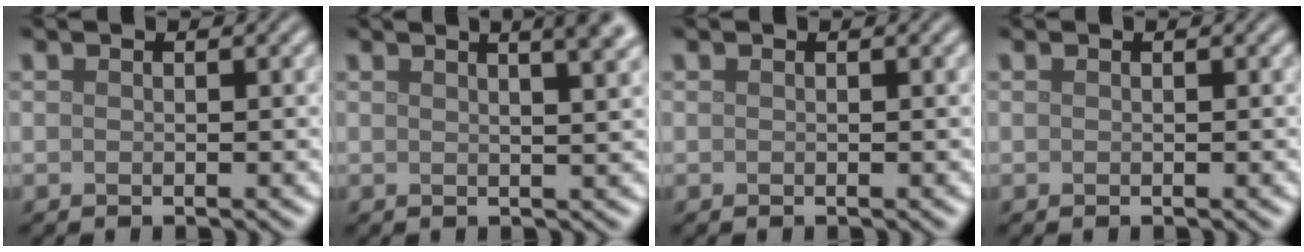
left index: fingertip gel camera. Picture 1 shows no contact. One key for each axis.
{"total": 7.0, "fx": 3.7, "fy": 3.1, "fz": 5.0, "tx": -0.015, "ty": 0.050, "tz": 0.012}
{"total": 0.0}
{"total": 0.0}